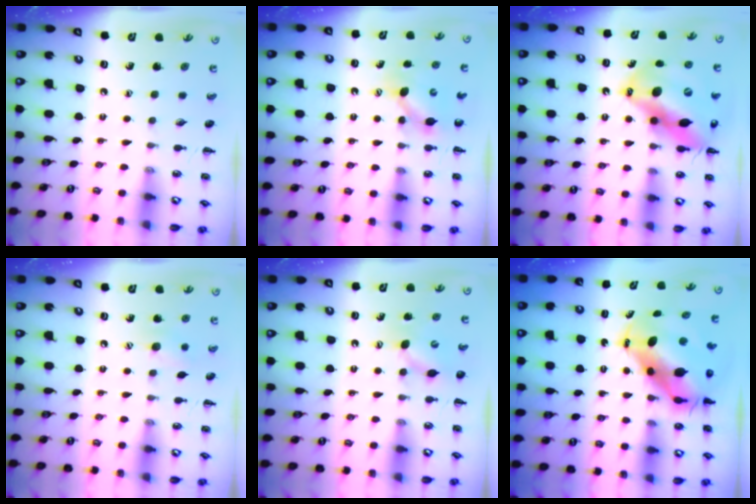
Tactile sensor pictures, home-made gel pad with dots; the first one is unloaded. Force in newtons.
{"total": 4.5, "press": 4.4, "slide": 0.9}
{"total": 18.4, "press": 17.6, "slide": 5.3}
{"total": 6.6, "press": 6.5, "slide": 1.1}
{"total": 6.0, "press": 5.9, "slide": 1.4}
{"total": 10.4, "press": 10.1, "slide": 2.7}